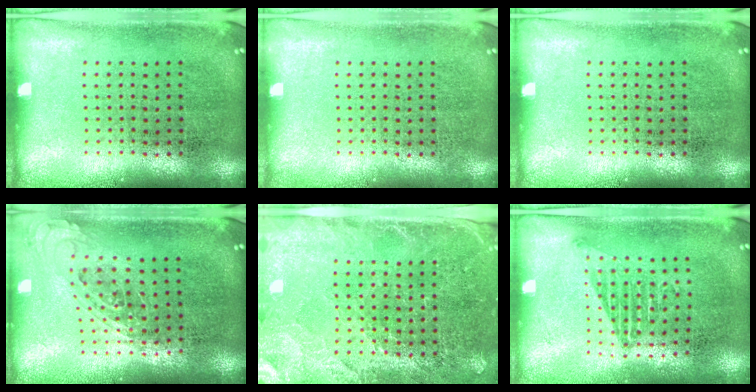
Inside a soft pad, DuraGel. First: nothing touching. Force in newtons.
{"total": 0.0}
{"total": 0.0}
{"total": 0.8, "press": 0.7, "slide": 0.3}
{"total": 3.0, "press": 2.8, "slide": 1.1}
{"total": 1.1, "press": 1.0, "slide": 0.5}